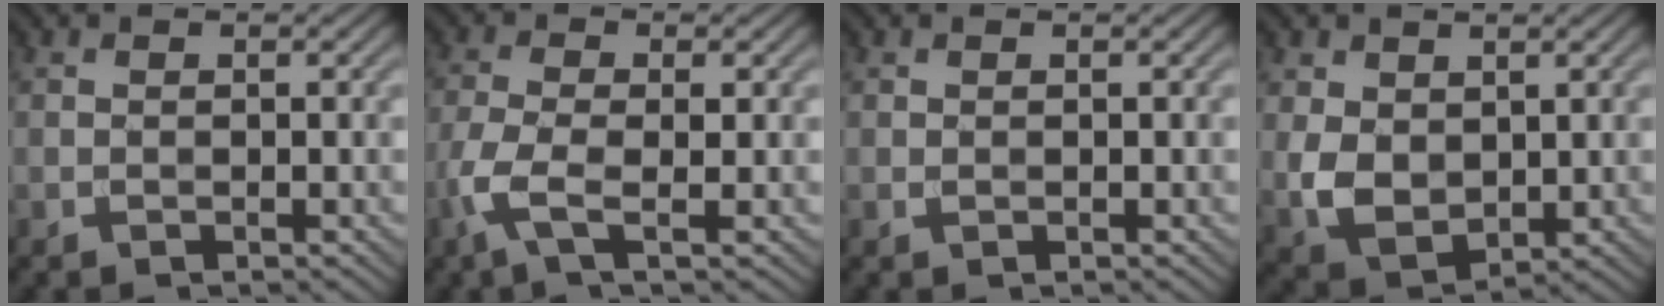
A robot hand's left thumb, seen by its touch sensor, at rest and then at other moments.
{"total": 4.7, "force": [-1.7, 1.5, 4.1], "torque": [-0.104, -0.001, -0.042]}
{"total": 0.0}
{"total": 5.4, "force": [1.0, 3.9, 3.7], "torque": [-0.091, -0.007, 0.025]}